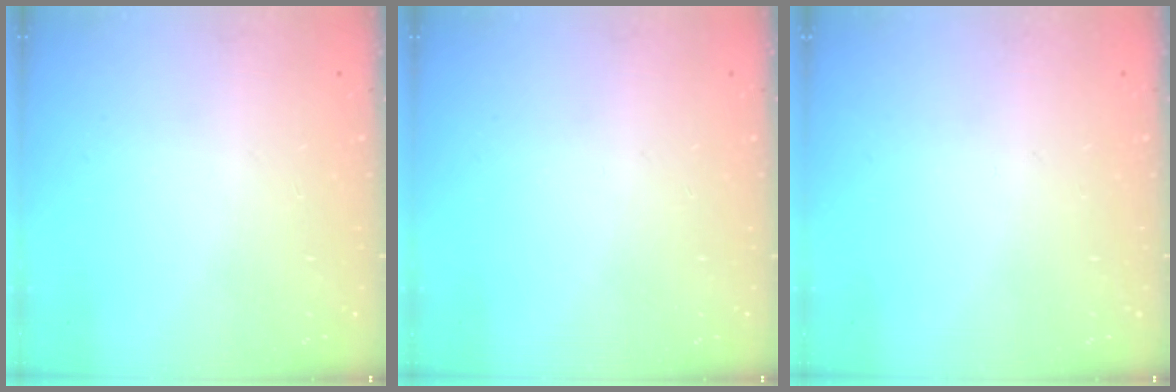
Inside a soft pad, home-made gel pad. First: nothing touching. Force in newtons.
{"total": 0.0}
{"total": 0.0}